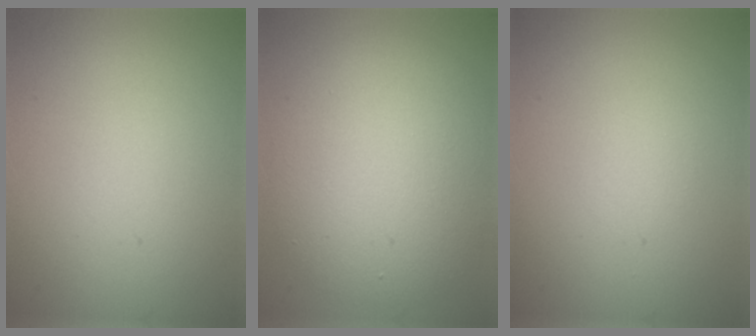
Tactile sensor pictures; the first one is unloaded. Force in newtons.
{"total": 7.9, "press": 7.9, "slide": 0.6}
{"total": 0.6, "press": 0.6, "slide": 0.1}